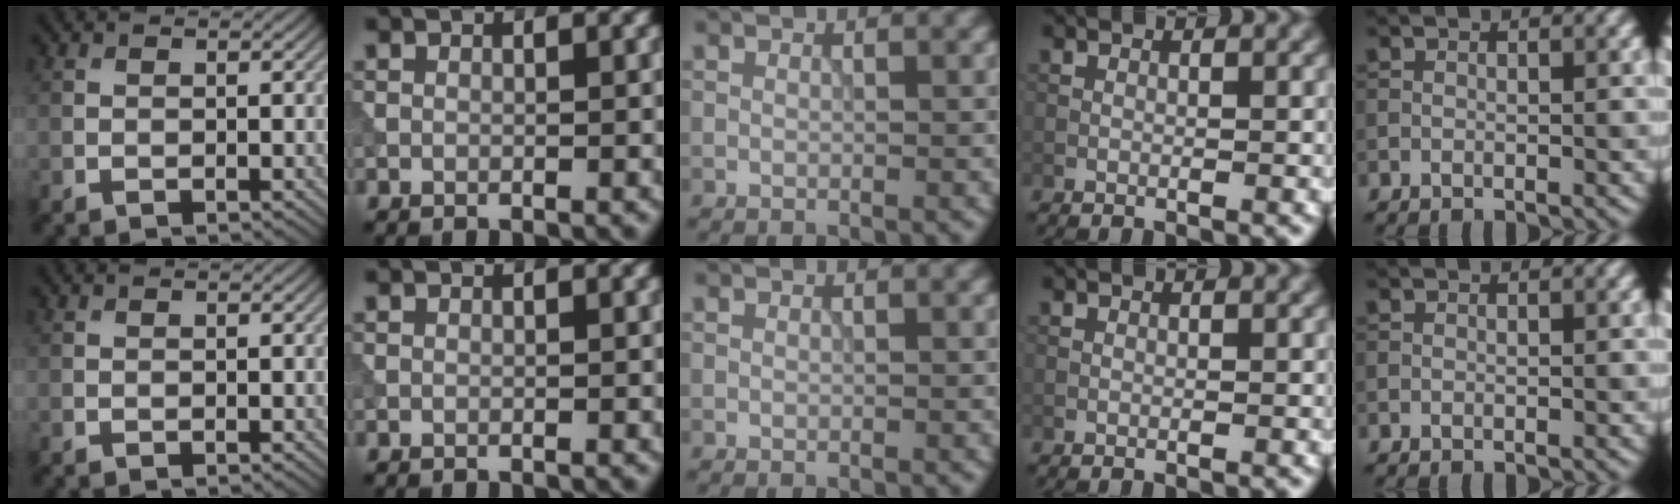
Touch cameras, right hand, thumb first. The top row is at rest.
{}